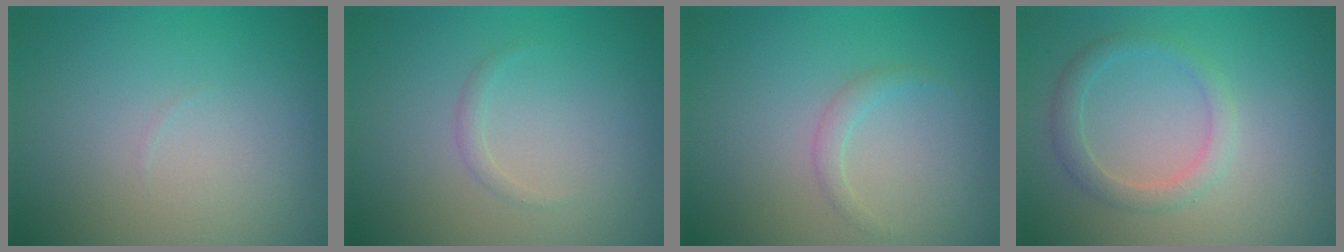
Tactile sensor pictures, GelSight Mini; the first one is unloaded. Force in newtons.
{"total": 0.8, "press": 0.8, "slide": 0.0}
{"total": 1.1, "press": 1.1, "slide": 0.2}
{"total": 2.3, "press": 2.3, "slide": 0.1}